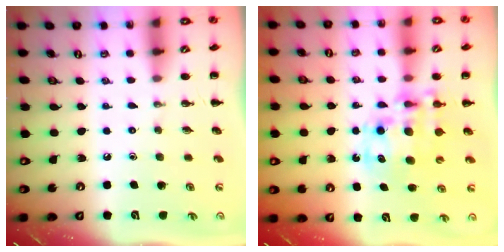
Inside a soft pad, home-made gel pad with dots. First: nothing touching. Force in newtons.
{"total": 11.9, "press": 11.6, "slide": 2.7}